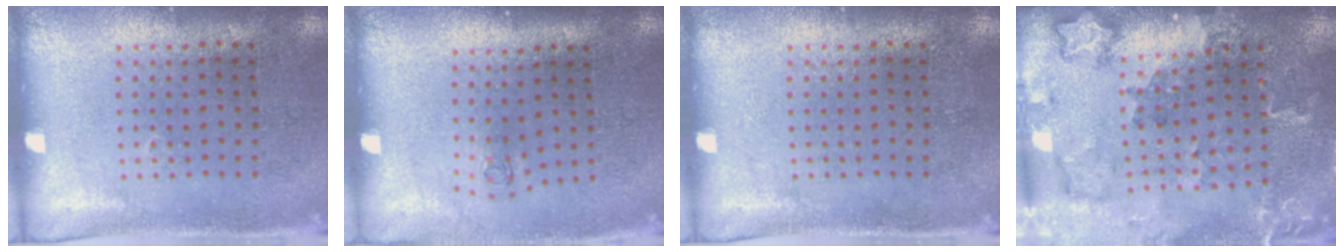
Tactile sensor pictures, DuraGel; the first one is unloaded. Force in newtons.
{"total": 0.6, "press": 0.3, "slide": 0.6}
{"total": 0.0}
{"total": 1.8, "press": 1.8, "slide": 0.2}